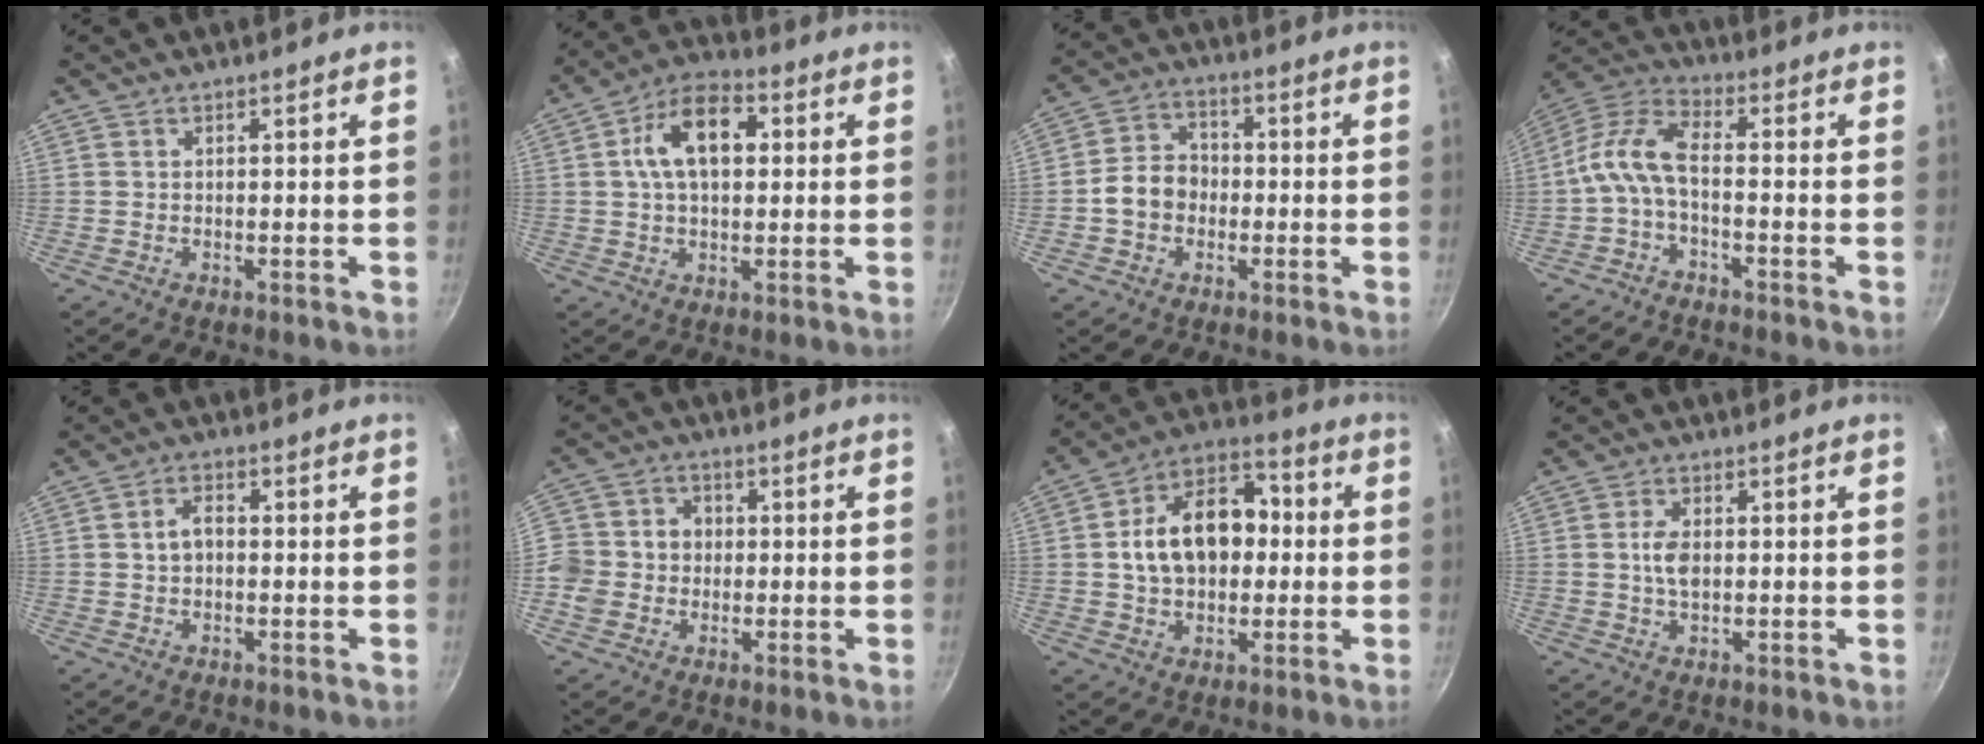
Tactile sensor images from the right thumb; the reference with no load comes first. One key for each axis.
{"total": 12.1, "fx": 2.4, "fy": 7.1, "fz": 9.5, "tx": -0.155, "ty": 0.021, "tz": 0.033}
{"total": 8.0, "fx": -1.5, "fy": 6.6, "fz": 4.3, "tx": -0.060, "ty": 0.030, "tz": -0.038}
{"total": 9.0, "fx": -1.7, "fy": 4.0, "fz": 7.8, "tx": -0.170, "ty": 0.040, "tz": -0.047}
{"total": 3.7, "fx": 0.1, "fy": 2.5, "fz": 2.7, "tx": -0.047, "ty": 0.015, "tz": -0.001}
{"total": 10.3, "fx": -0.8, "fy": 9.3, "fz": 4.3, "tx": -0.066, "ty": 0.027, "tz": -0.015}
{"total": 16.7, "fx": 1.0, "fy": 11.2, "fz": 12.3, "tx": -0.169, "ty": 0.030, "tz": 0.010}
{"total": 4.2, "fx": 0.3, "fy": 2.4, "fz": 3.5, "tx": -0.067, "ty": 0.001, "tz": 0.006}